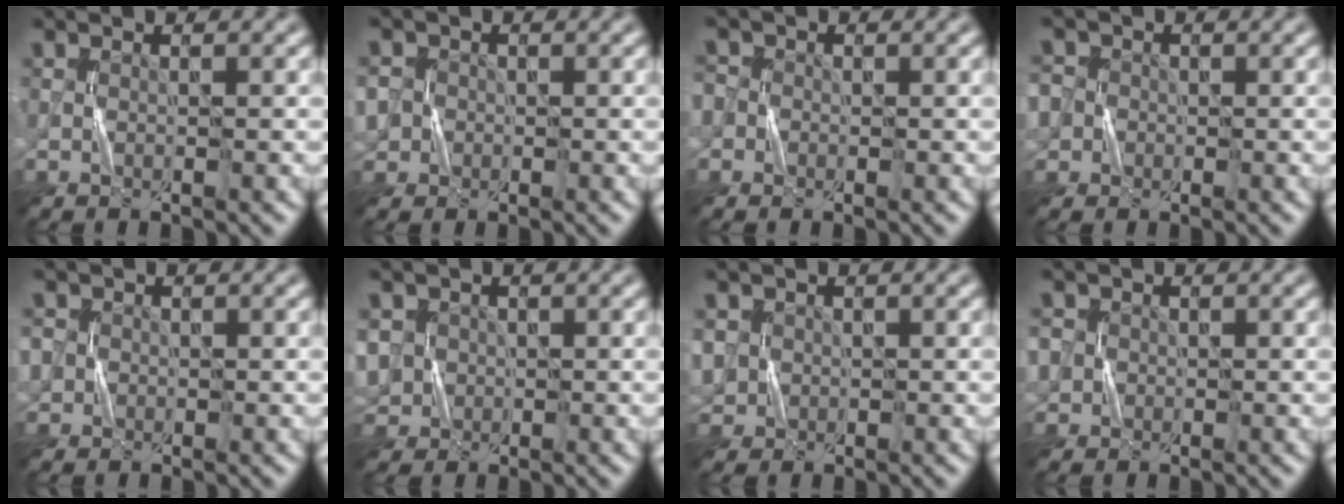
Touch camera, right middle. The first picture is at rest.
{"total": 4.8, "force": [-0.7, 4.5, 1.5], "torque": [-0.035, 0.018, -0.039]}
{"total": 2.3, "force": [0.3, 2.2, 0.6], "torque": [0.006, 0.010, -0.023]}
{"total": 4.6, "force": [0.3, 4.4, 1.5], "torque": [-0.027, 0.029, -0.025]}
{"total": 3.1, "force": [0.4, 2.9, 1.0], "torque": [-0.015, 0.018, -0.012]}
{"total": 5.6, "force": [-0.3, 5.2, 2.2], "torque": [-0.055, 0.025, -0.030]}
{"total": 3.8, "force": [0.0, 3.6, 1.1], "torque": [-0.030, 0.015, -0.011]}
{"total": 3.9, "force": [0.6, 3.7, 1.3], "torque": [-0.027, 0.023, -0.011]}